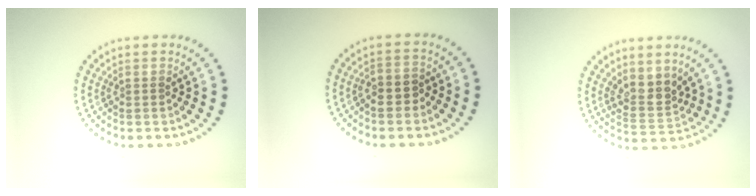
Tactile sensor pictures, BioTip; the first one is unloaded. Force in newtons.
{"total": 1.5, "press": 1.3, "slide": 0.6}
{"total": 2.9, "press": 2.3, "slide": 1.8}